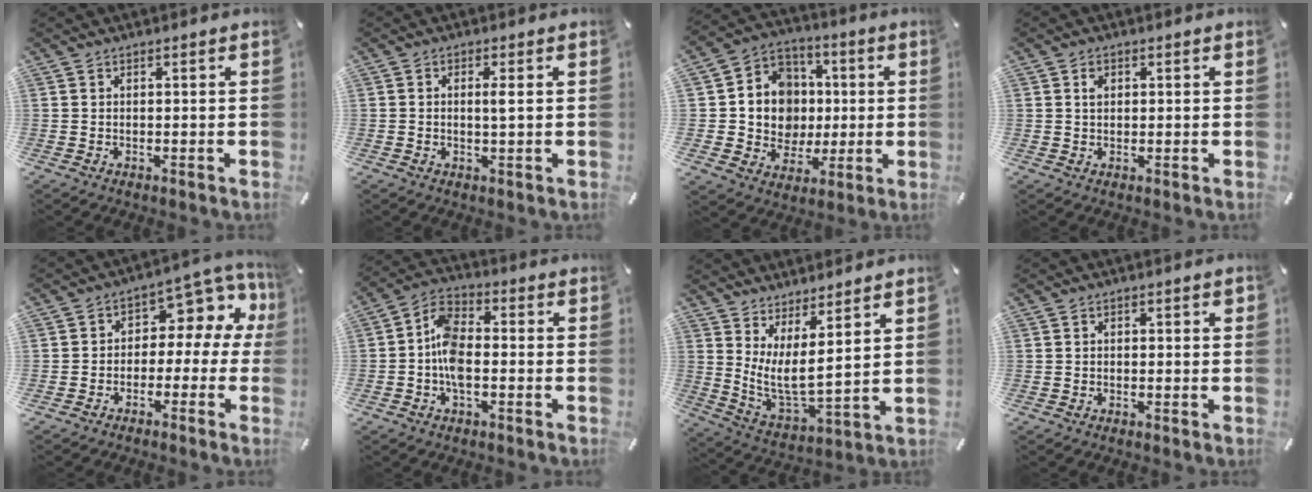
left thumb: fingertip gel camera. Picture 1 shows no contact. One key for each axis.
{"total": 2.5, "fx": 0.2, "fy": 0.5, "fz": 2.4, "tx": -0.048, "ty": -0.002, "tz": 0.003}
{"total": 12.6, "fx": -0.1, "fy": 12.3, "fz": 3.0, "tx": -0.051, "ty": -0.002, "tz": 0.010}
{"total": 1.9, "fx": 0.6, "fy": 1.4, "fz": 1.1, "tx": -0.010, "ty": -0.001, "tz": 0.006}
{"total": 8.5, "fx": 2.3, "fy": 5.8, "fz": 5.8, "tx": -0.075, "ty": -0.019, "tz": 0.039}
{"total": 8.3, "fx": -2.3, "fy": 4.6, "fz": 6.5, "tx": -0.134, "ty": 0.013, "tz": -0.041}
{"total": 10.5, "fx": 4.2, "fy": 3.2, "fz": 9.1, "tx": -0.208, "ty": -0.078, "tz": 0.075}
{"total": 1.0, "fx": -0.2, "fy": 0.5, "fz": 0.8, "tx": -0.015, "ty": 0.002, "tz": -0.005}